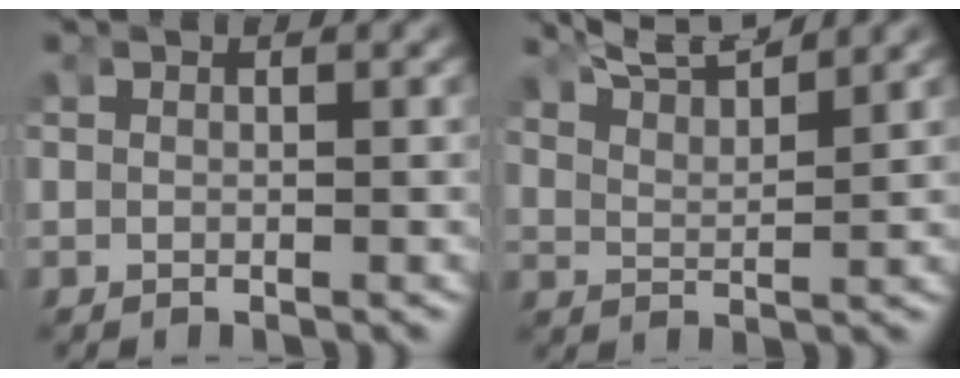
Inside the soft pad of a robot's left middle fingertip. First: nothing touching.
{"total": 6.7, "force": [5.5, 2.1, 3.1], "torque": [-0.060, 0.007, 0.087]}